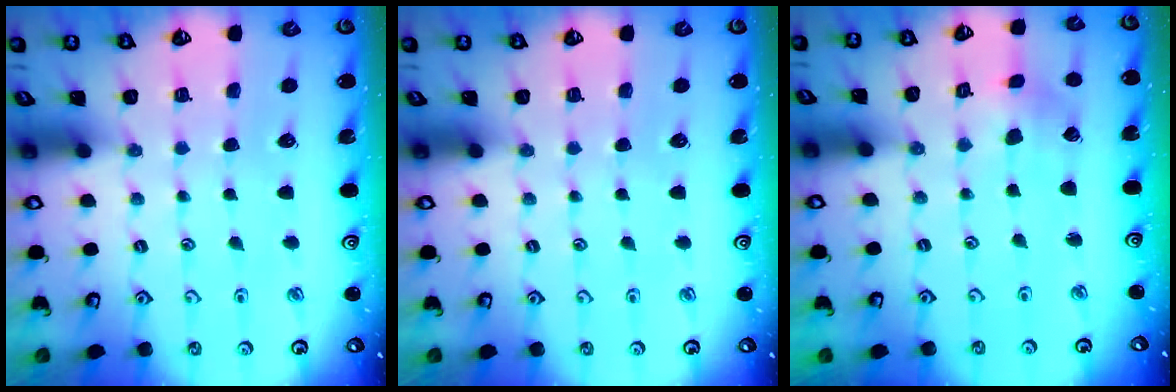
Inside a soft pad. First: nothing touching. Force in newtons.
{"total": 0.0}
{"total": 2.1, "press": 2.1, "slide": 0.3}